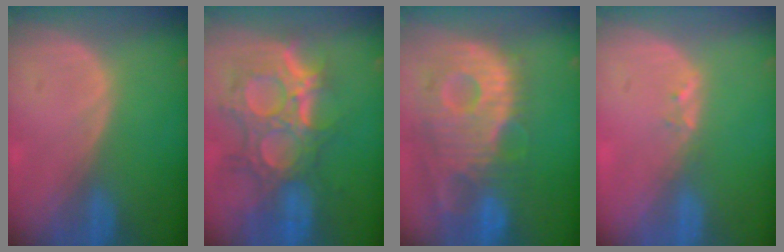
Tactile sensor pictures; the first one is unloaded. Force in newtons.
{"total": 12.0, "press": 10.7, "slide": 5.3}
{"total": 13.2, "press": 11.5, "slide": 6.5}
{"total": 1.4, "press": 1.3, "slide": 0.7}